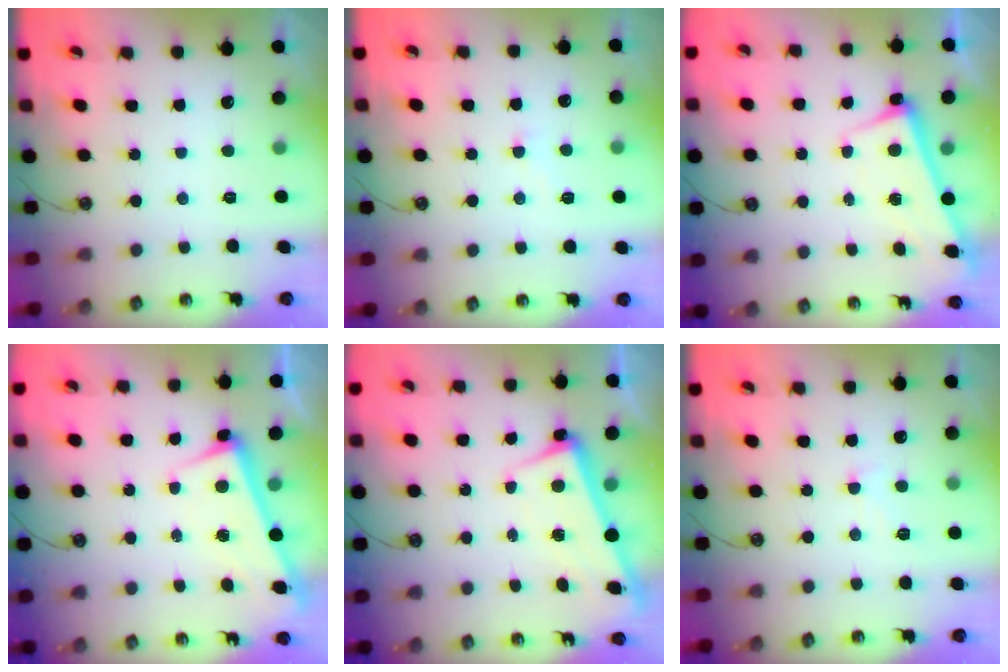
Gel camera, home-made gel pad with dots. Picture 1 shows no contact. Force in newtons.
{"total": 2.4, "press": 2.3, "slide": 0.7}
{"total": 2.5, "press": 2.5, "slide": 0.7}
{"total": 2.6, "press": 2.5, "slide": 0.7}
{"total": 2.3, "press": 2.2, "slide": 0.8}
{"total": 2.5, "press": 2.4, "slide": 0.7}